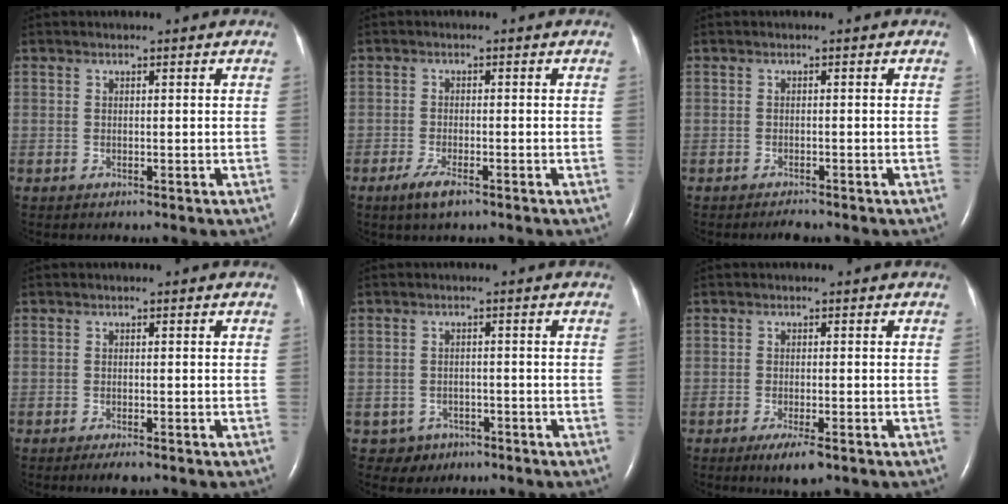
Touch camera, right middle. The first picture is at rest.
{"total": 3.4, "force": [-2.1, 0.8, 2.5], "torque": [-0.058, -0.006, -0.039]}
{"total": 1.3, "force": [-1.2, 0.2, 0.5], "torque": [-0.014, -0.004, -0.015]}
{"total": 2.1, "force": [-1.5, 0.4, 1.4], "torque": [-0.025, -0.005, -0.023]}
{"total": 3.2, "force": [-1.7, 2.7, 0.1], "torque": [0.000, 0.012, -0.019]}
{"total": 4.0, "force": [-2.4, 0.8, 3.1], "torque": [-0.057, -0.009, -0.037]}